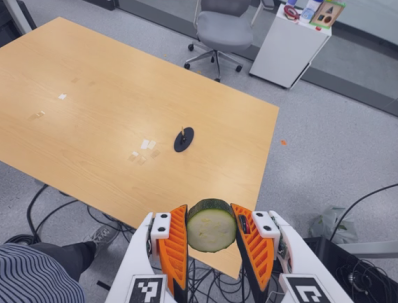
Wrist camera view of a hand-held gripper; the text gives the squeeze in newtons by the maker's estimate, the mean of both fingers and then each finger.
{"total": 12.5, "left": 11.9, "right": 13.1}